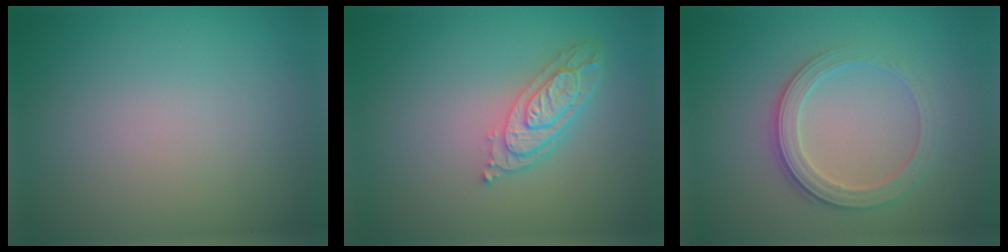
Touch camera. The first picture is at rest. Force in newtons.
{"total": 3.9, "press": 2.9, "slide": 2.6}
{"total": 2.9, "press": 2.8, "slide": 0.7}